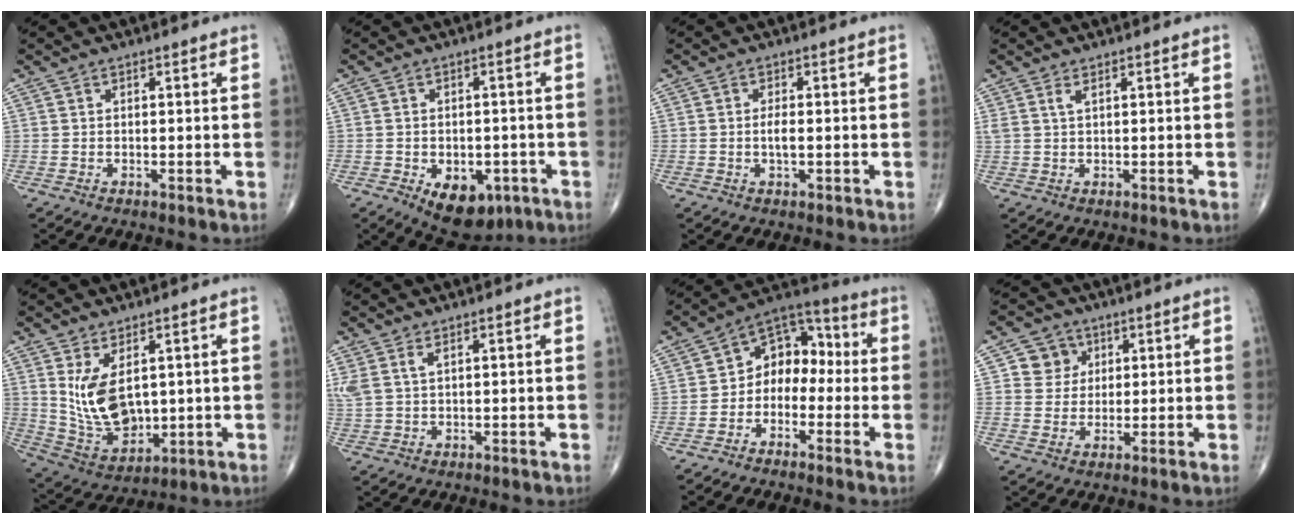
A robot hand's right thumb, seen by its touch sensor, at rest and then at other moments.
{"total": 10.6, "force": [-4.8, 6.5, 6.9], "torque": [-0.074, 0.013, -0.059]}
{"total": 2.3, "force": [-0.3, 0.9, 2.1], "torque": [-0.038, 0.001, -0.008]}
{"total": 1.5, "force": [0.8, 0.4, 1.2], "torque": [-0.032, 0.005, 0.022]}
{"total": 11.1, "force": [2.5, 6.4, 8.7], "torque": [-0.140, -0.025, 0.070]}
{"total": 3.5, "force": [1.7, 1.4, 2.7], "torque": [-0.075, 0.008, 0.045]}
{"total": 9.5, "force": [-1.5, 7.0, 6.2], "torque": [-0.056, 0.047, -0.047]}
{"total": 5.4, "force": [1.8, 5.0, 0.9], "torque": [0.015, -0.001, 0.027]}